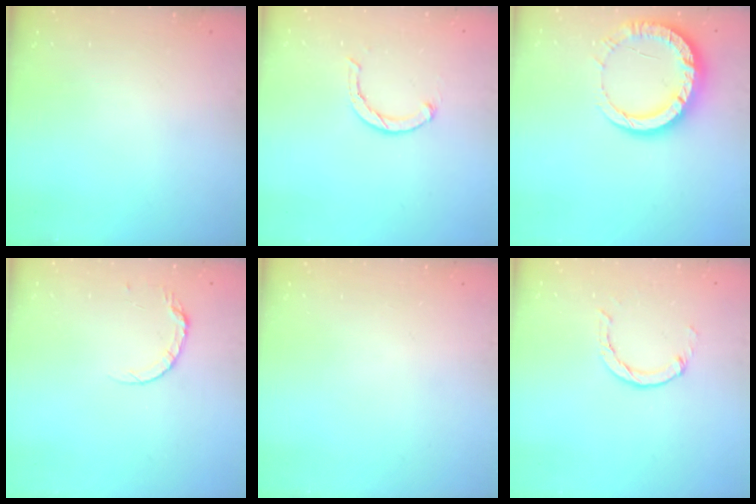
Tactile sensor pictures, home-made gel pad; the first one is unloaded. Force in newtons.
{"total": 3.3, "press": 3.2, "slide": 0.7}
{"total": 14.4, "press": 14.3, "slide": 1.4}
{"total": 5.3, "press": 5.2, "slide": 0.6}
{"total": 0.0}
{"total": 2.9, "press": 2.9, "slide": 0.4}